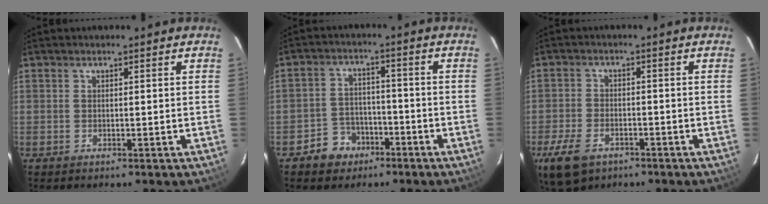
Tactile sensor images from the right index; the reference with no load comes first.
{"total": 6.6, "force": [-4.0, 5.1, 1.0], "torque": [-0.036, 0.024, -0.055]}
{"total": 9.8, "force": [-5.9, 5.8, 5.4], "torque": [-0.139, -0.014, -0.104]}